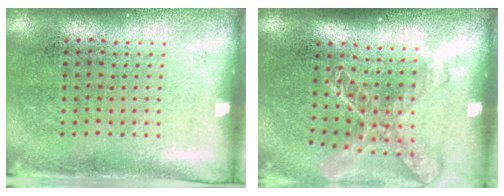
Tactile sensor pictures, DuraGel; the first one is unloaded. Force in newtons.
{"total": 2.0, "press": 1.5, "slide": 1.3}